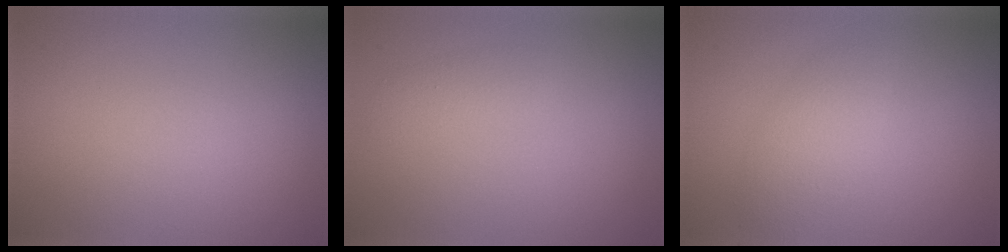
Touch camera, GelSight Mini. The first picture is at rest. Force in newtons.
{"total": 1.3, "press": 1.3, "slide": 0.1}
{"total": 2.6, "press": 2.6, "slide": 0.1}